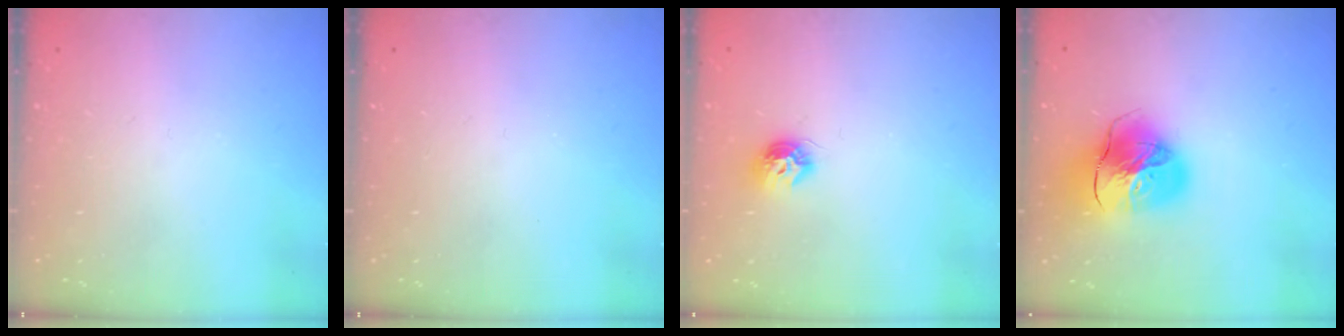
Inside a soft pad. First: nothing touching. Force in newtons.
{"total": 0.0}
{"total": 7.6, "press": 7.6, "slide": 0.2}
{"total": 19.2, "press": 19.0, "slide": 2.1}